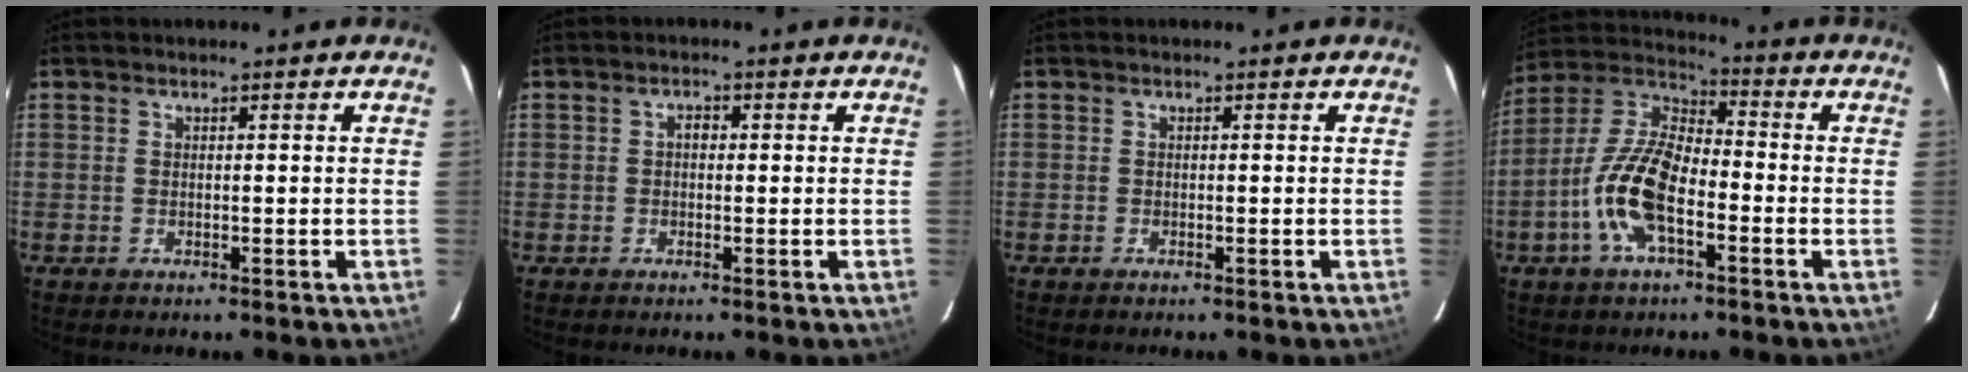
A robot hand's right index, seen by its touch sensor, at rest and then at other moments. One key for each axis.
{"total": 1.3, "fx": 0.0, "fy": 1.0, "fz": 0.8, "tx": -0.014, "ty": 0.007, "tz": -0.003}
{"total": 0.0}
{"total": 13.4, "fx": -4.8, "fy": 5.5, "fz": 11.2, "tx": -0.238, "ty": 0.005, "tz": -0.096}